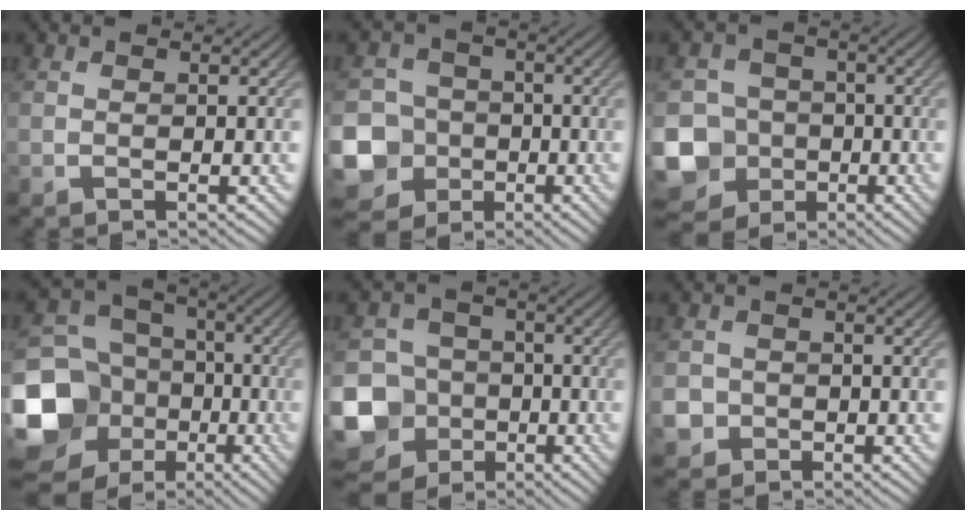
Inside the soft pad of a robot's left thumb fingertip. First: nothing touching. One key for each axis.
{"total": 13.2, "fx": -4.8, "fy": 11.7, "fz": 3.7, "tx": -0.145, "ty": -0.044, "tz": -0.099}
{"total": 13.3, "fx": -5.2, "fy": 11.7, "fz": 3.8, "tx": -0.135, "ty": -0.043, "tz": -0.109}
{"total": 17.5, "fx": -4.9, "fy": 14.9, "fz": 7.8, "tx": -0.234, "ty": -0.020, "tz": -0.084}
{"total": 15.3, "fx": -6.2, "fy": 13.2, "fz": 4.6, "tx": -0.163, "ty": -0.044, "tz": -0.116}
{"total": 3.9, "fx": -1.3, "fy": 3.6, "fz": 0.8, "tx": -0.022, "ty": -0.009, "tz": -0.035}